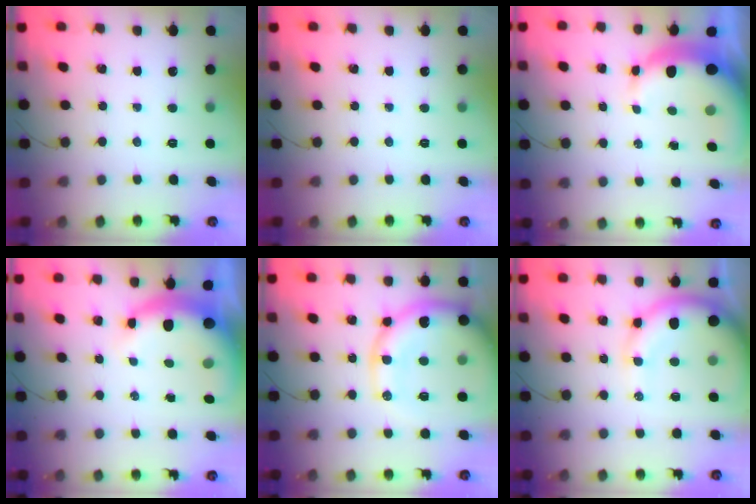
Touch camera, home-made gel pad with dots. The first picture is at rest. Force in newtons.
{"total": 0.0}
{"total": 10.3, "press": 10.1, "slide": 1.8}
{"total": 9.4, "press": 9.2, "slide": 2.1}
{"total": 20.2, "press": 19.7, "slide": 4.6}
{"total": 12.2, "press": 12.0, "slide": 2.3}